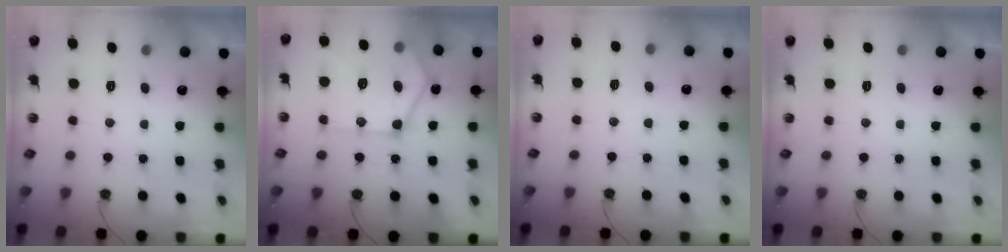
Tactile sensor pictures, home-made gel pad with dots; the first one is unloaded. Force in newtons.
{"total": 21.8, "press": 21.6, "slide": 2.2}
{"total": 2.4, "press": 2.4, "slide": 0.4}
{"total": 0.0}